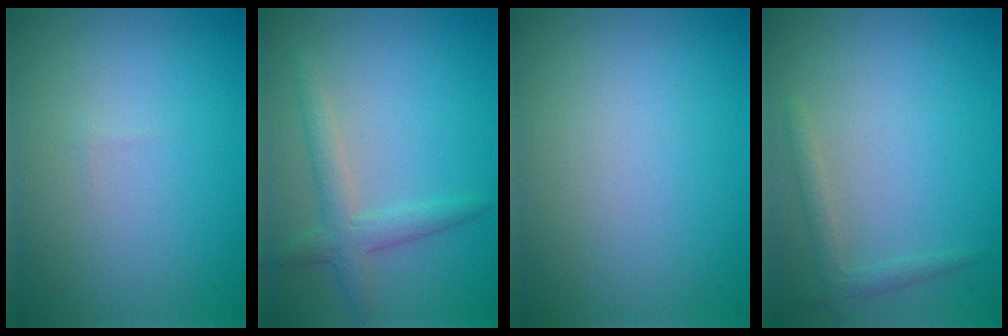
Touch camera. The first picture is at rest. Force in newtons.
{"total": 2.7, "press": 2.7, "slide": 0.1}
{"total": 0.0}
{"total": 1.5, "press": 1.5, "slide": 0.1}